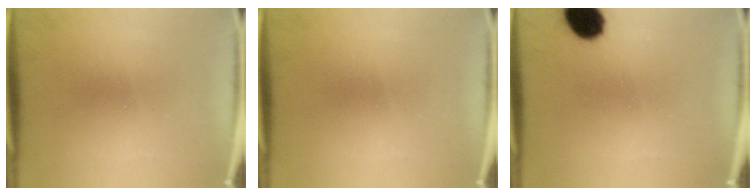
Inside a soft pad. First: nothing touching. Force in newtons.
{"total": 0.0}
{"total": 8.9}